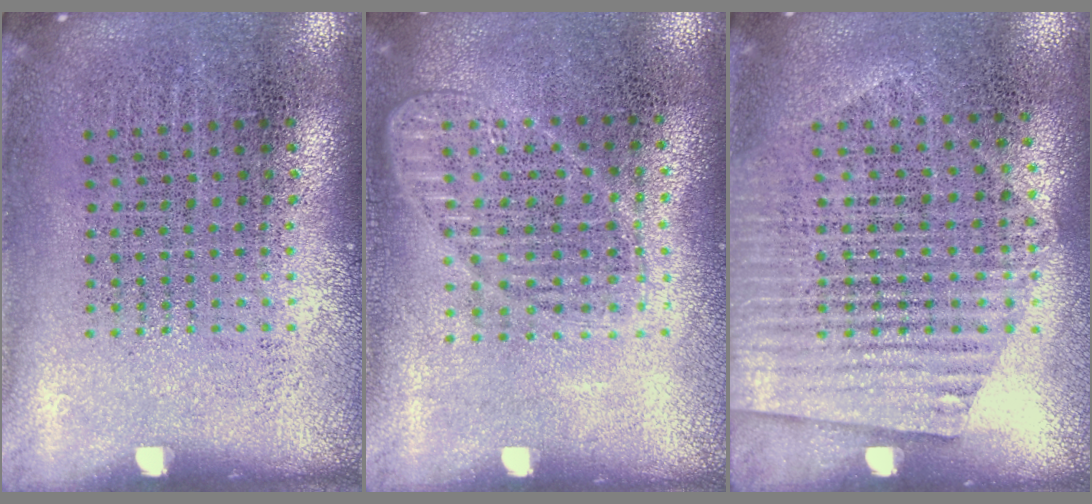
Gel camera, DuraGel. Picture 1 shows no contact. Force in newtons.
{"total": 1.3, "press": 1.2, "slide": 0.3}
{"total": 1.5, "press": 1.2, "slide": 0.9}